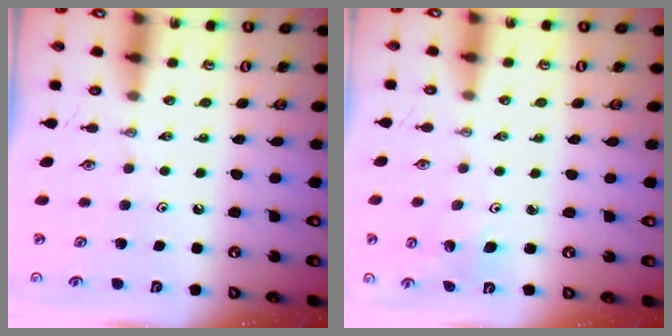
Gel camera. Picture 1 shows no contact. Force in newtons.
{"total": 2.8, "press": 2.5, "slide": 1.3}